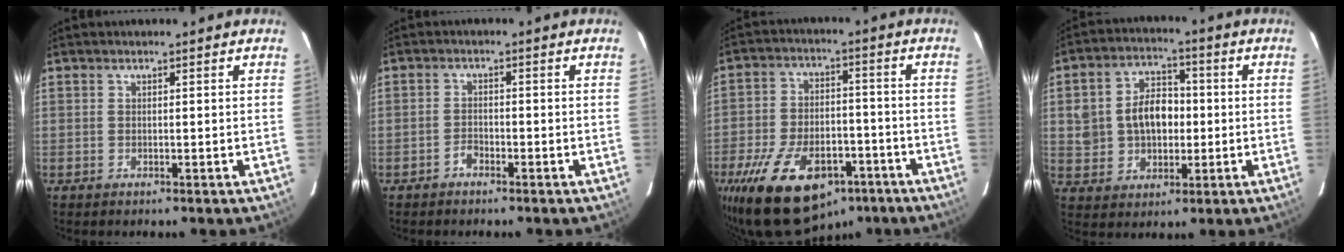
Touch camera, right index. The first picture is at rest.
{"total": 1.7, "force": [-1.3, 0.8, 0.6], "torque": [-0.012, 0.003, -0.023]}
{"total": 21.1, "force": [-12.8, 11.1, 12.6], "torque": [-0.260, -0.015, -0.193]}
{"total": 10.2, "force": [0.3, 7.9, 6.5], "torque": [-0.138, 0.027, 0.019]}